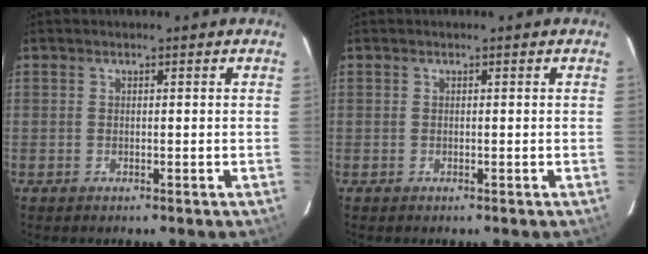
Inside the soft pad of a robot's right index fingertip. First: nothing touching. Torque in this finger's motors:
{"motor_torque": [0.00, 0.00, 0.03, 0.00]}